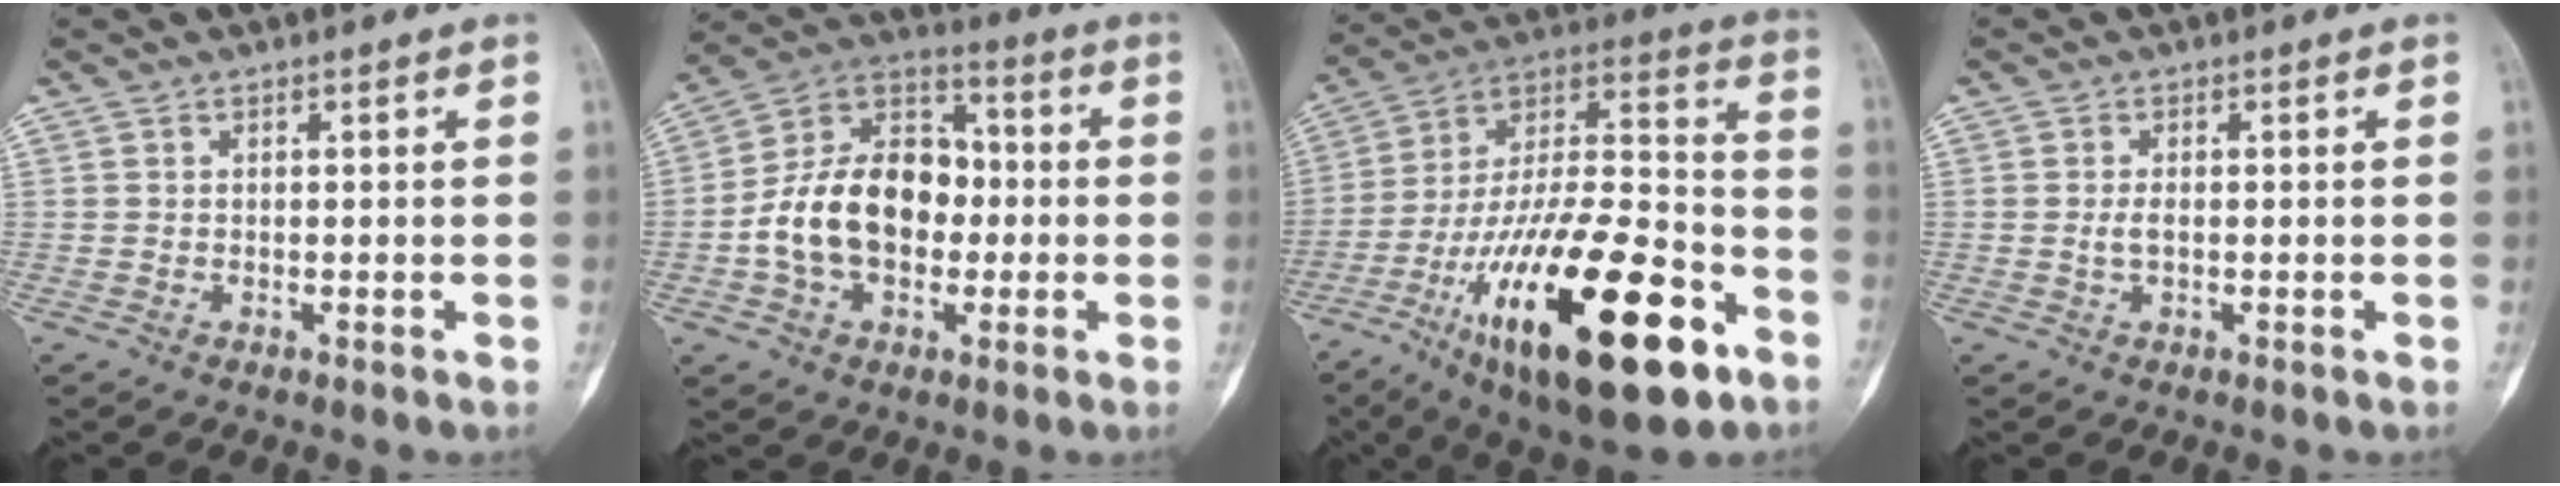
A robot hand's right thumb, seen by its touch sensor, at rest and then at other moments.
{"total": 17.8, "force": [-2.0, 12.4, 12.6], "torque": [-0.189, 0.039, -0.038]}
{"total": 32.8, "force": [-15.0, 11.7, 26.7], "torque": [-0.452, 0.062, -0.241]}
{"total": 1.8, "force": [-0.1, 1.0, 1.4], "torque": [-0.026, 0.000, -0.004]}